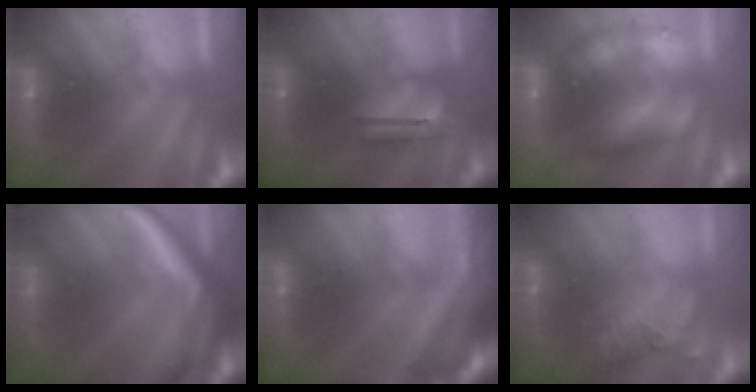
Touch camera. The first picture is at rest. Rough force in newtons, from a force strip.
{"total": 4.6}
{"total": 2.5}
{"total": 7.6}
{"total": 7.5}
{"total": 2.5}